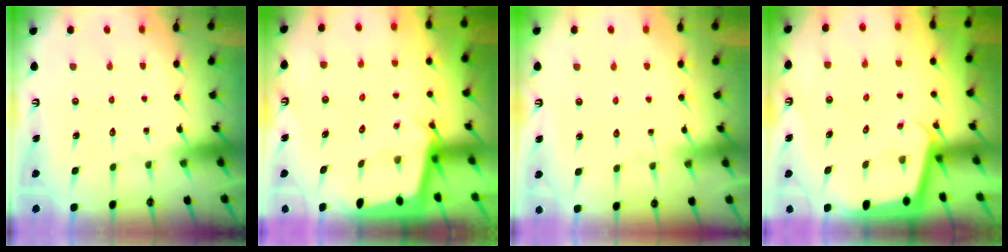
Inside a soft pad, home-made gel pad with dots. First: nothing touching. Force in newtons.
{"total": 2.3, "press": 2.3, "slide": 0.1}
{"total": 3.7, "press": 3.6, "slide": 0.4}
{"total": 1.9, "press": 1.9, "slide": 0.1}